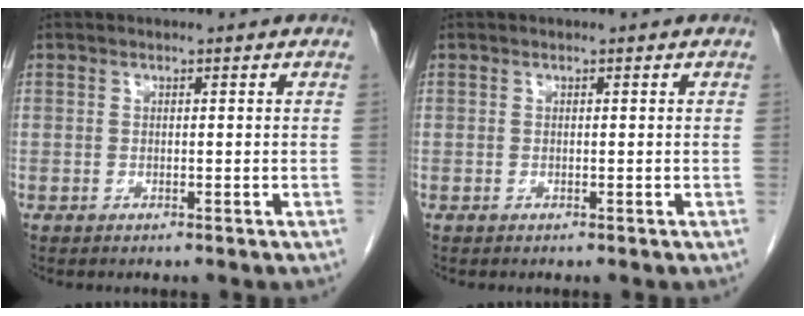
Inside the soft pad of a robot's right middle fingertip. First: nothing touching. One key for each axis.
{"total": 0.0}